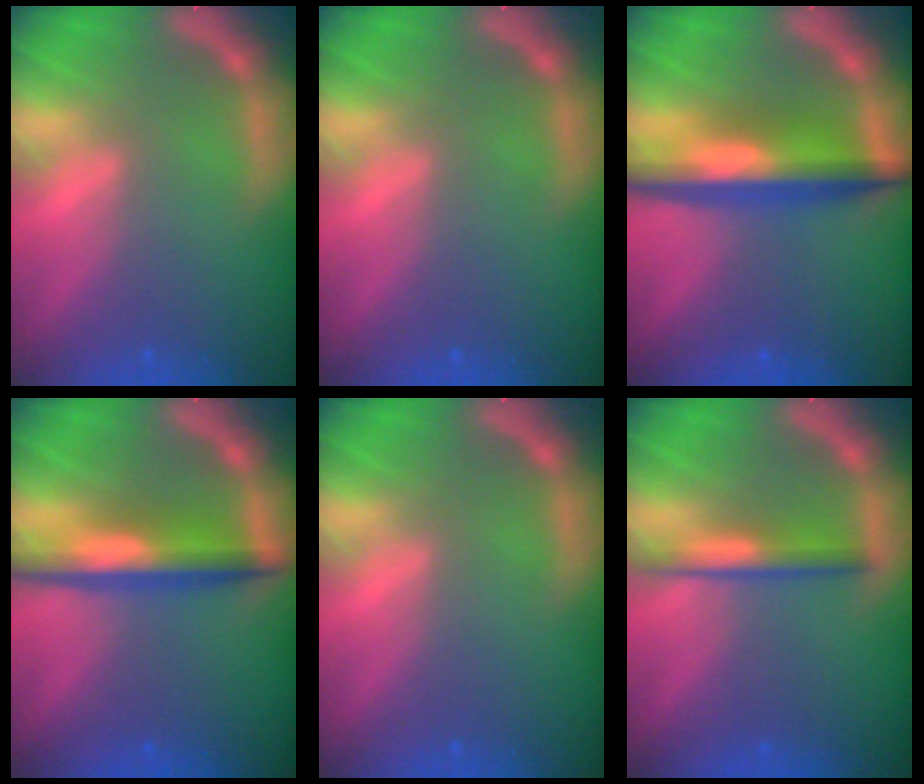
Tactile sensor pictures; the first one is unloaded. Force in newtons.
{"total": 0.0}
{"total": 7.1}
{"total": 5.5}
{"total": 0.0}
{"total": 3.0}